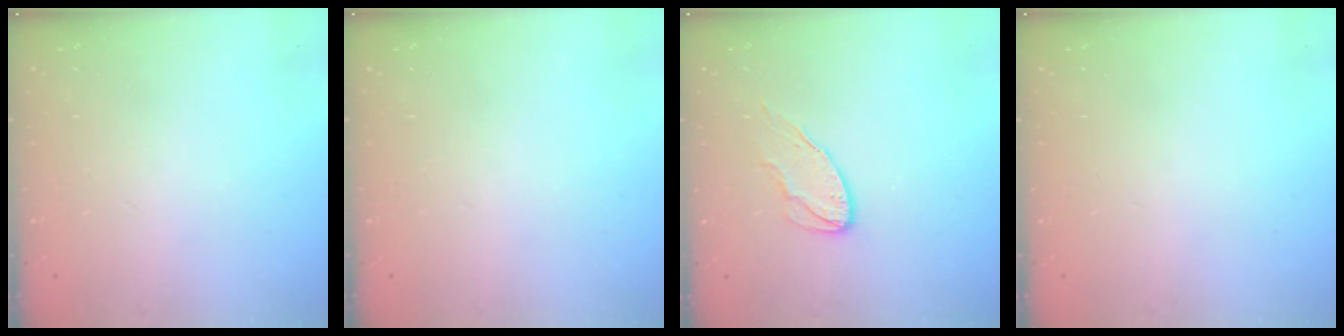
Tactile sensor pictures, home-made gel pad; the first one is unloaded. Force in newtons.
{"total": 0.0}
{"total": 7.5, "press": 7.5, "slide": 0.2}
{"total": 0.0}